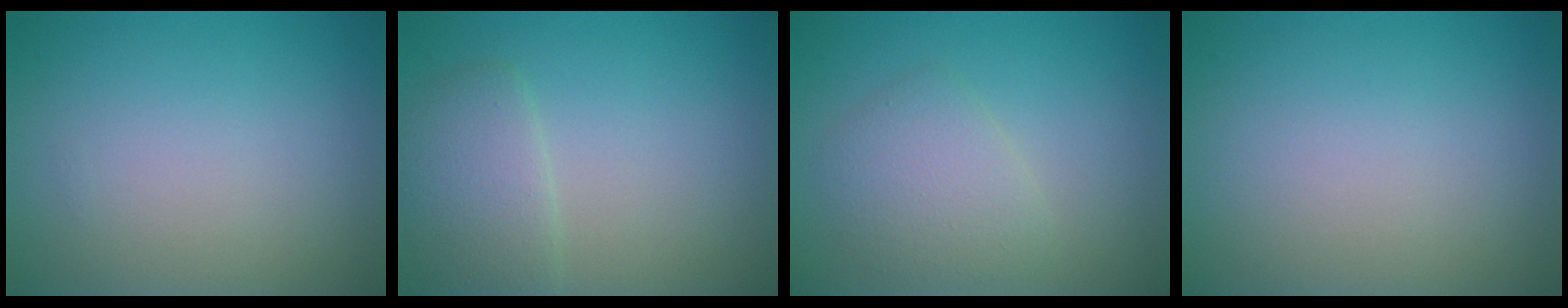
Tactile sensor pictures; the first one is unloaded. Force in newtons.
{"total": 2.9, "press": 2.9, "slide": 0.1}
{"total": 2.9, "press": 2.9, "slide": 0.0}
{"total": 0.0}